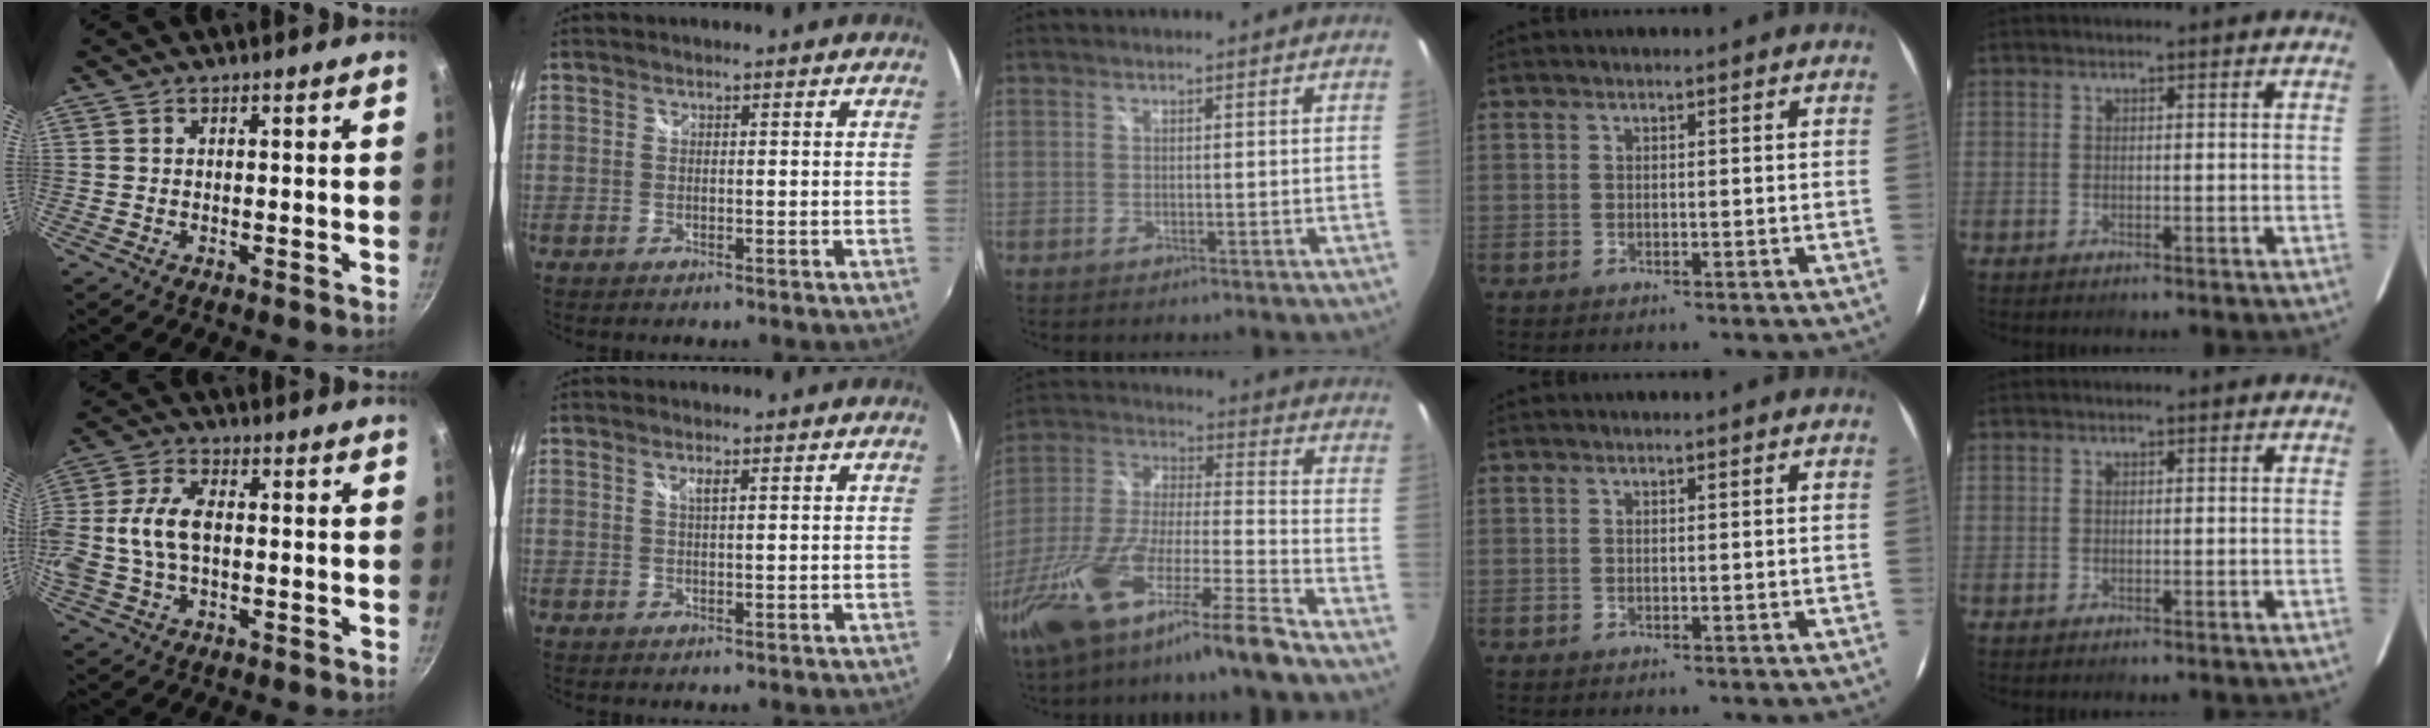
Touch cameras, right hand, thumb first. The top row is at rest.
{"thumb": {"total": 10.1, "force": [-0.3, 5.9, 8.2], "torque": [-0.166, 0.020, -0.017]}, "index": {"total": 1.3, "force": [0.7, 0.1, 1.1], "torque": [-0.020, 0.000, 0.010]}, "middle": {"total": 21.8, "force": [-15.4, 0.9, 15.5], "torque": [-0.296, -0.045, -0.279]}}